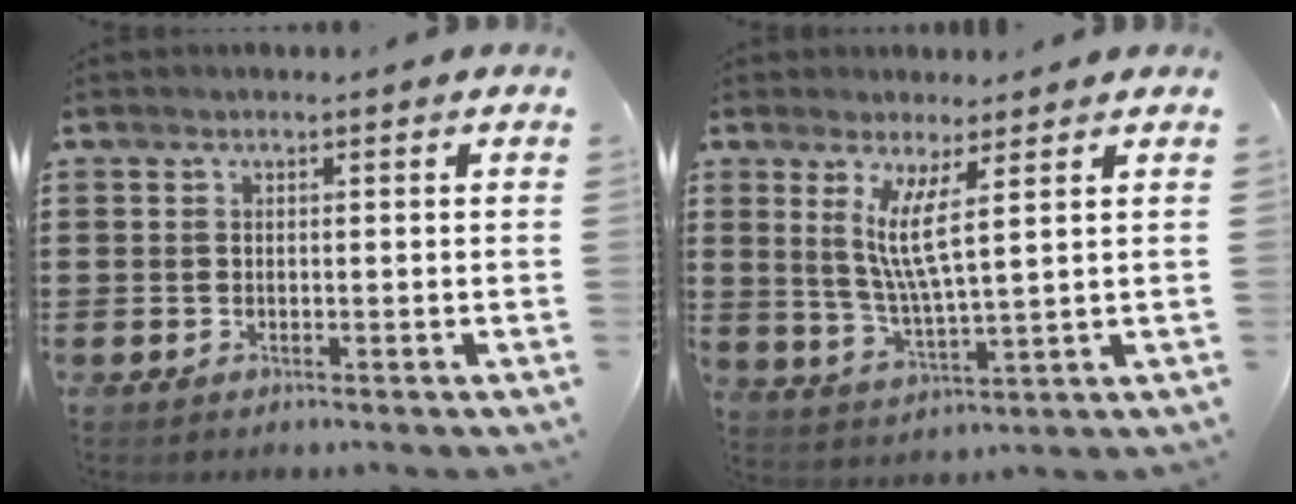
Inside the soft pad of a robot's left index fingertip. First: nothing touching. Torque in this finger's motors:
{"motor_torque": [1.53, -0.50, 0.43, 0.17]}